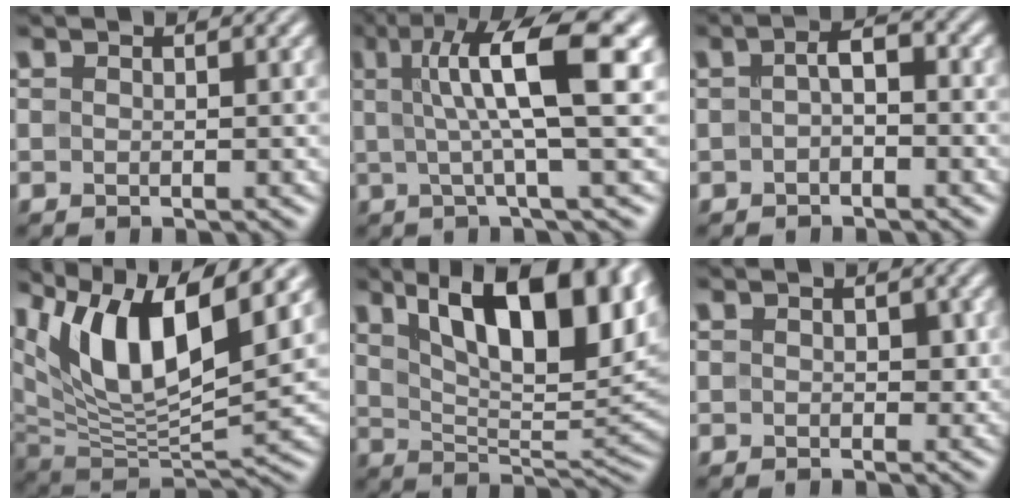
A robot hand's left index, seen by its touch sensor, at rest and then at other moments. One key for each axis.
{"total": 8.6, "fx": 1.8, "fy": 1.5, "fz": 8.3, "tx": -0.121, "ty": 0.012, "tz": 0.027}
{"total": 2.2, "fx": -0.5, "fy": 1.1, "fz": 1.8, "tx": -0.035, "ty": 0.005, "tz": -0.014}
{"total": 11.3, "fx": 5.8, "fy": 4.2, "fz": 8.8, "tx": -0.165, "ty": 0.000, "tz": 0.108}
{"total": 13.2, "fx": 5.8, "fy": 5.2, "fz": 10.6, "tx": -0.146, "ty": 0.011, "tz": 0.097}
{"total": 1.3, "fx": 0.1, "fy": 0.9, "fz": 1.0, "tx": -0.013, "ty": -0.001, "tz": 0.000}